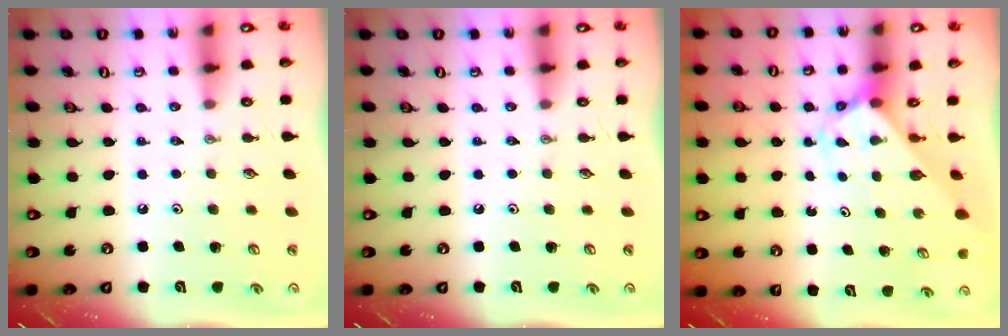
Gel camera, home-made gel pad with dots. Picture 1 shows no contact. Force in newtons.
{"total": 0.0}
{"total": 2.7, "press": 2.7, "slide": 0.1}